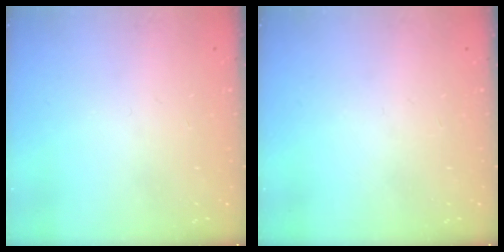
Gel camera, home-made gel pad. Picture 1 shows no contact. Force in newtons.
{"total": 0.0}